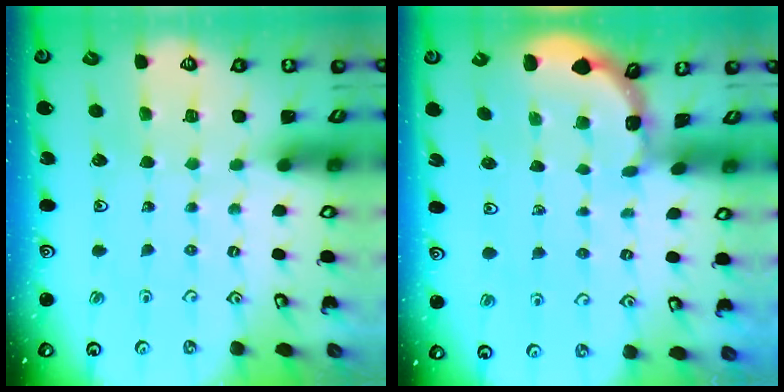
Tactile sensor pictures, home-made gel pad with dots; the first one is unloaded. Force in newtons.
{"total": 1.3, "press": 1.3, "slide": 0.1}